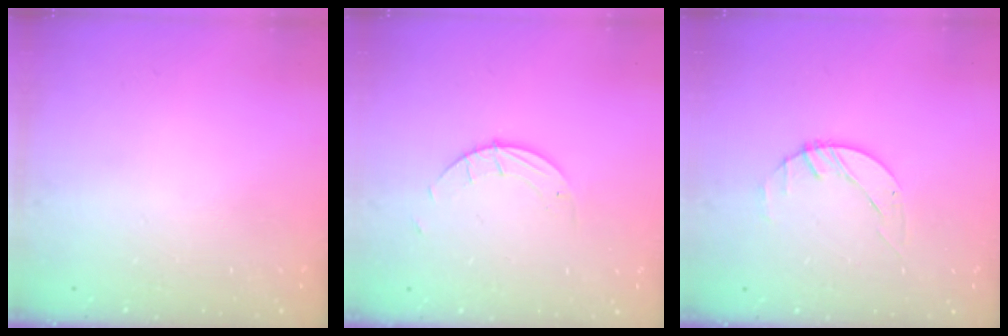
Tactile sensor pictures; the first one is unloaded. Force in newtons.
{"total": 1.5, "press": 1.5, "slide": 0.1}
{"total": 1.4, "press": 1.4, "slide": 0.2}